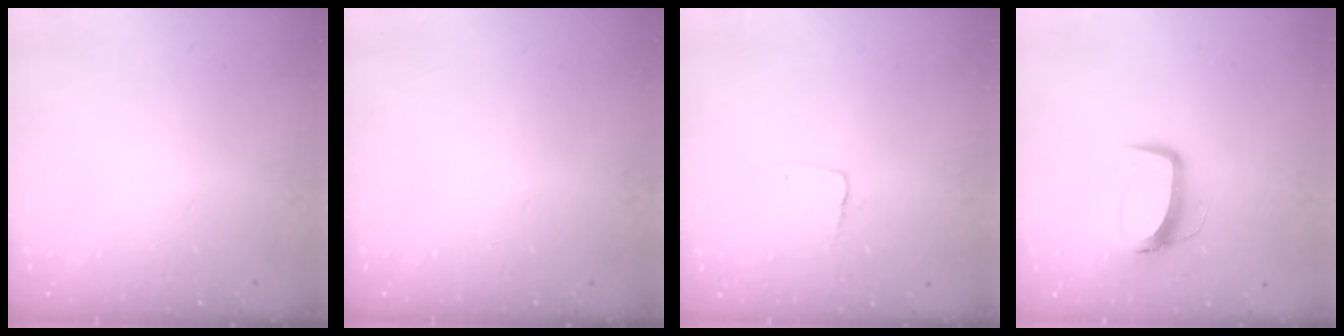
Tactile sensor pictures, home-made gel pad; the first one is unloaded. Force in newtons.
{"total": 0.0}
{"total": 3.8, "press": 3.8, "slide": 0.4}
{"total": 9.9, "press": 9.9, "slide": 0.8}